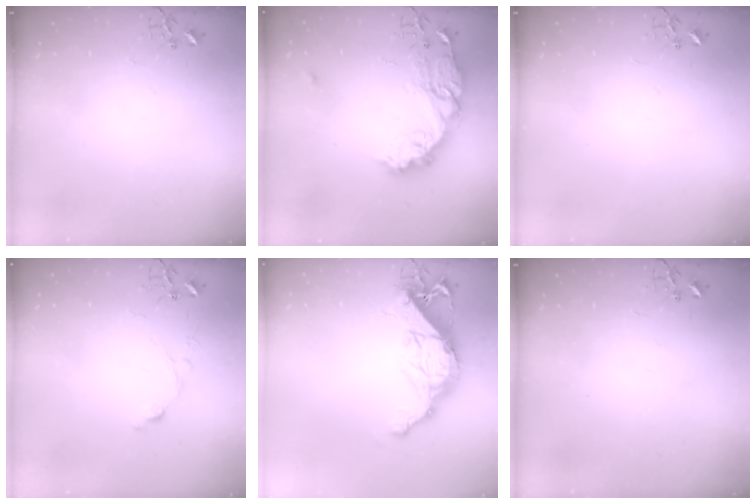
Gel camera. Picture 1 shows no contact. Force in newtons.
{"total": 18.7, "press": 18.7, "slide": 1.3}
{"total": 0.0}
{"total": 7.3, "press": 7.3, "slide": 0.8}
{"total": 15.3, "press": 15.3, "slide": 1.0}
{"total": 0.0}